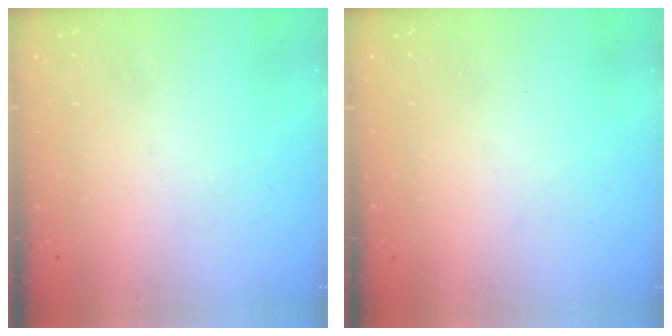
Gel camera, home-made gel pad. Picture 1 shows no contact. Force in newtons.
{"total": 0.0}